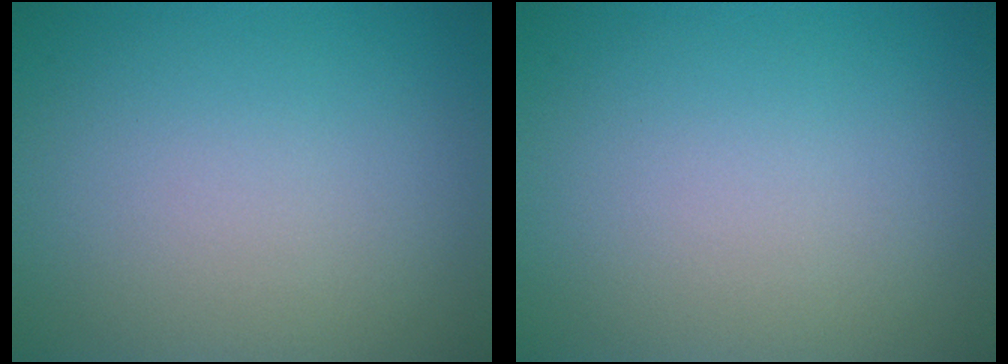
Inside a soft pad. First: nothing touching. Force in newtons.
{"total": 0.0}